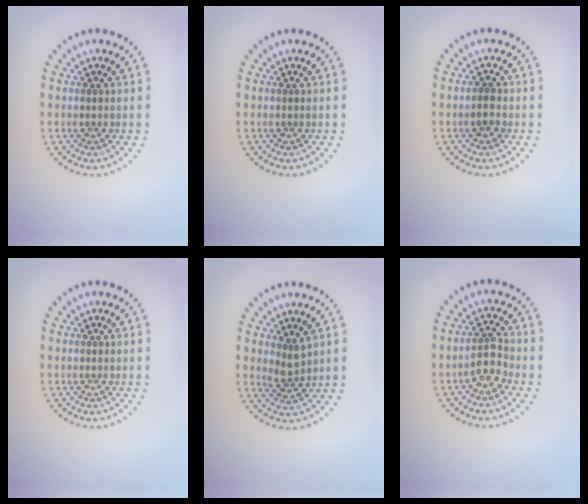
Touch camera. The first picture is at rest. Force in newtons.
{"total": 0.0}
{"total": 1.3, "press": 1.2, "slide": 0.5}
{"total": 0.0}
{"total": 1.8, "press": 1.4, "slide": 1.1}
{"total": 2.3, "press": 2.1, "slide": 1.0}